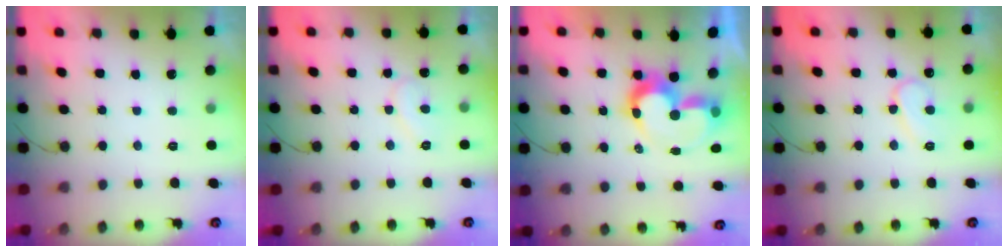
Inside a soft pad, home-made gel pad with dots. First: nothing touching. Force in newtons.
{"total": 7.4, "press": 7.3, "slide": 0.6}
{"total": 11.2, "press": 10.6, "slide": 3.6}
{"total": 8.5, "press": 8.5, "slide": 0.8}